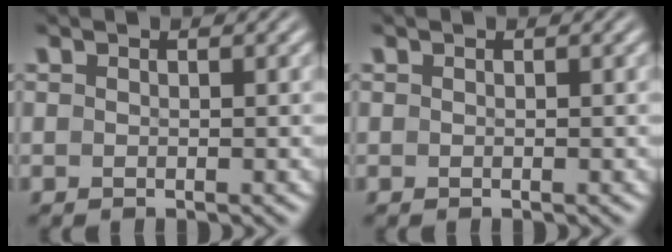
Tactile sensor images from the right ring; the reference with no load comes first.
{"total": 0.0}